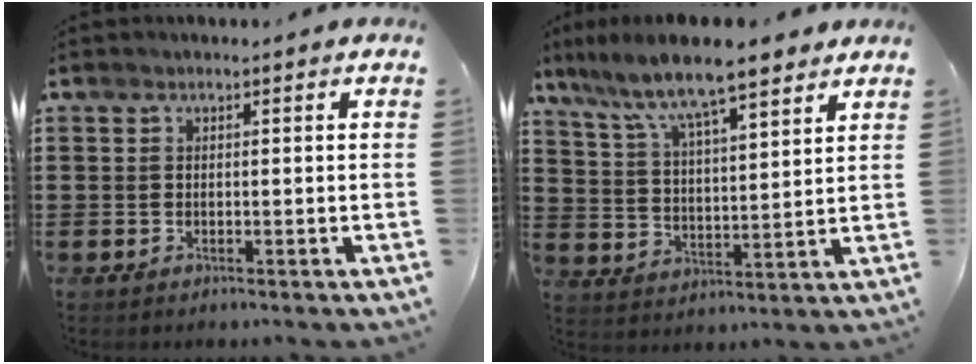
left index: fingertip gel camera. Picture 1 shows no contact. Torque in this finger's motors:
{"motor_torque": [2.14, 0.00, 1.05, 0.21]}